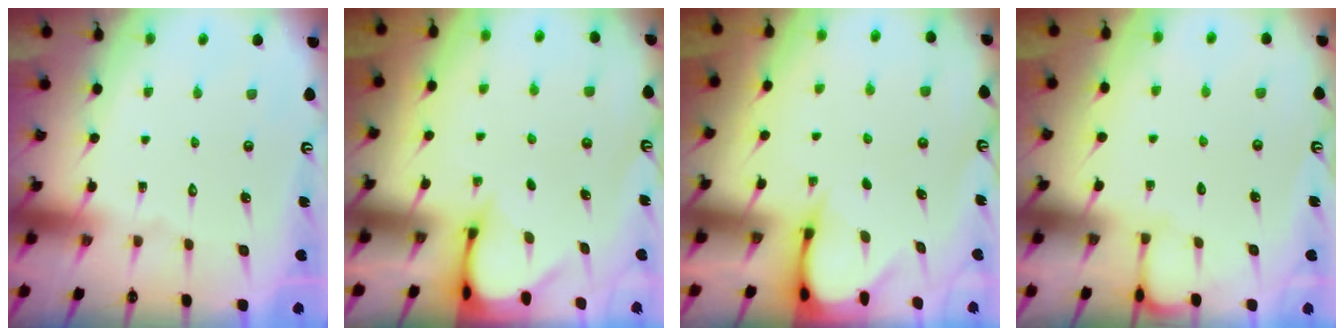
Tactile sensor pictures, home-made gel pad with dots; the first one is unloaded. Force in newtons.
{"total": 3.3, "press": 3.3, "slide": 0.3}
{"total": 3.4, "press": 3.4, "slide": 0.3}
{"total": 0.8, "press": 0.8, "slide": 0.0}